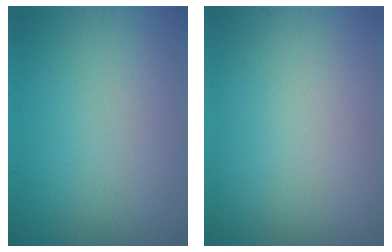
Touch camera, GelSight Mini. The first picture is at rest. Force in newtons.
{"total": 0.0}